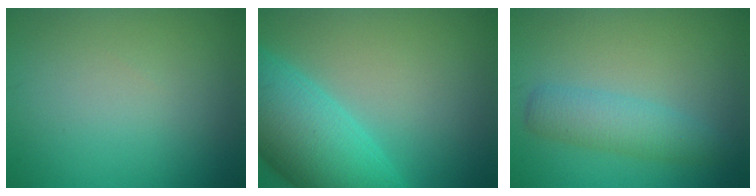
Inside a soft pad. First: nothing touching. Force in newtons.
{"total": 9.3, "press": 9.3, "slide": 0.4}
{"total": 3.2, "press": 3.2, "slide": 0.1}